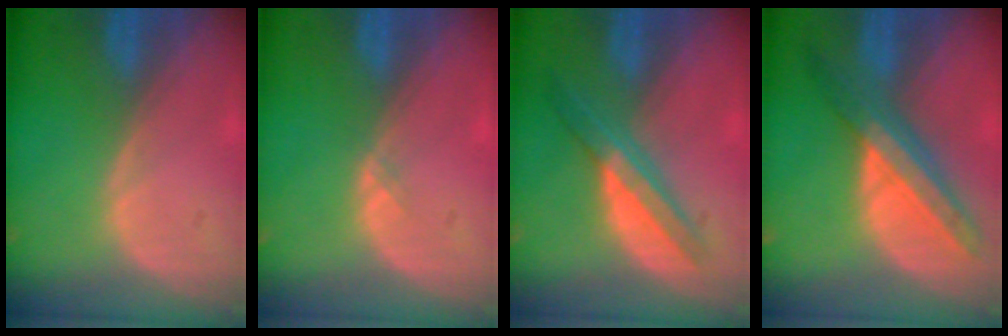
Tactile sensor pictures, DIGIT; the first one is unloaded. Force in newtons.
{"total": 0.8, "press": 0.5, "slide": 0.6}
{"total": 6.6, "press": 5.7, "slide": 3.3}
{"total": 8.7, "press": 7.6, "slide": 4.2}